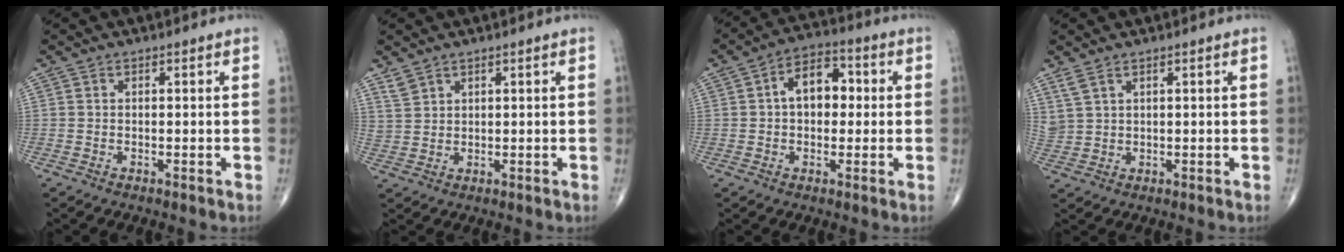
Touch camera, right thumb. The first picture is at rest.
{"total": 2.9, "force": [2.4, 1.3, 0.9], "torque": [-0.013, -0.010, 0.054]}
{"total": 8.8, "force": [0.9, 5.7, 6.6], "torque": [-0.079, 0.023, 0.007]}
{"total": 3.1, "force": [2.3, 1.2, 1.7], "torque": [-0.040, -0.005, 0.060]}